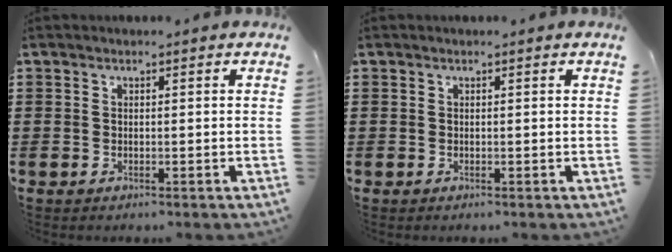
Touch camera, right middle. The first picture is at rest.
{"total": 0.0}